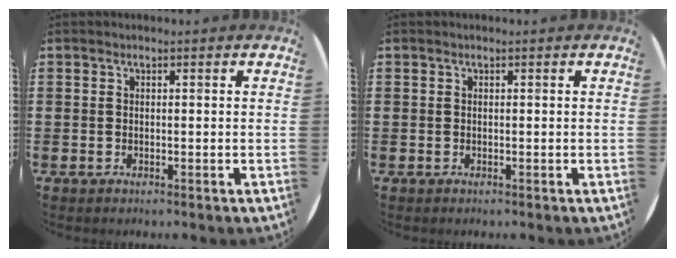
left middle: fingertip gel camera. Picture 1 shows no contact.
{"total": 0.0}